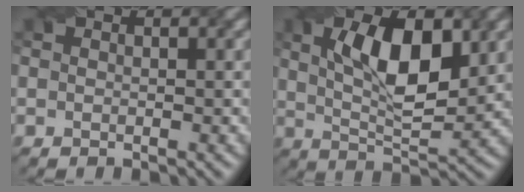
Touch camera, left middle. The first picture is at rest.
{"total": 8.5, "force": [2.4, 3.5, 7.3], "torque": [-0.126, 0.006, 0.042]}